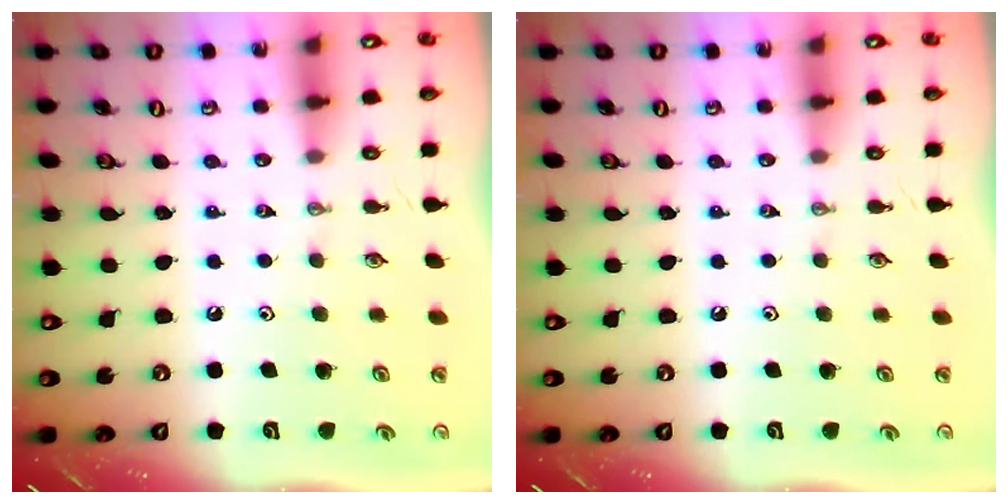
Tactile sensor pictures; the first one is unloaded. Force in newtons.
{"total": 0.0}